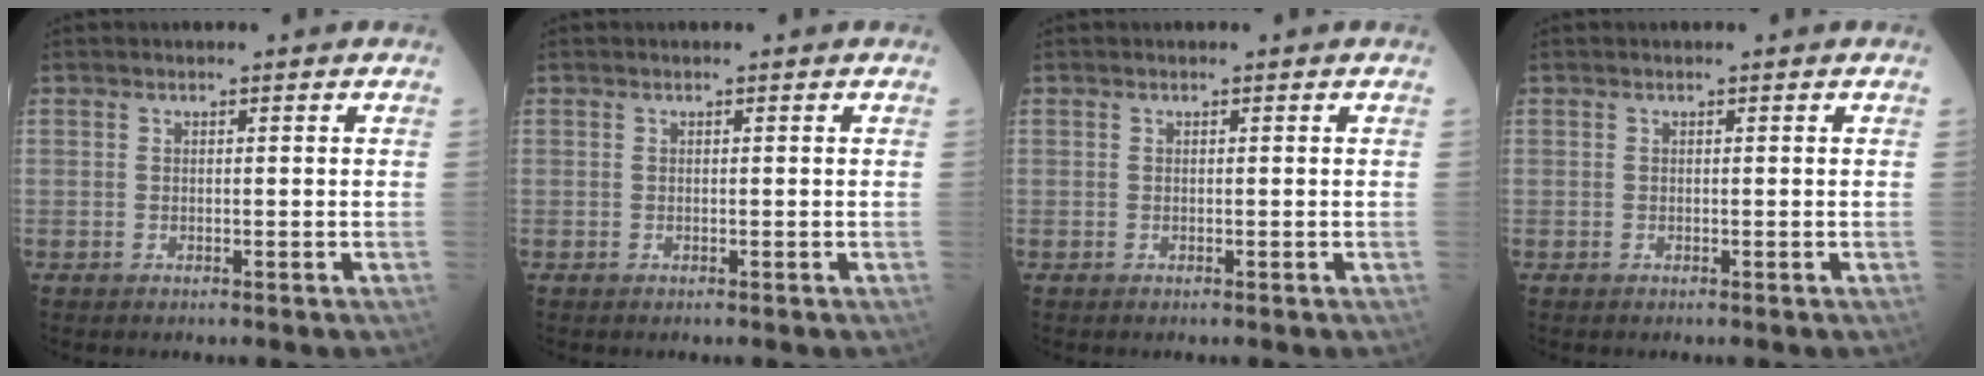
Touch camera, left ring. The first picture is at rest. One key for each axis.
{"total": 0.0}
{"total": 0.0}
{"total": 0.0}